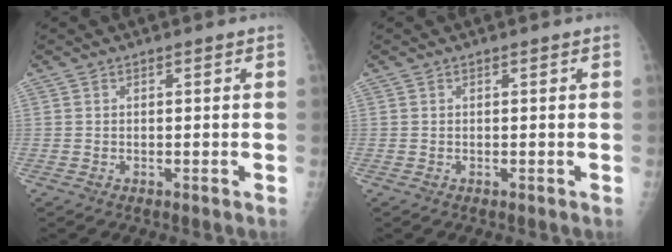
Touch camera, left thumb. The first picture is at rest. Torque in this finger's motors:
{"motor_torque": [0.22, 0.03, 0.08, 0.06, 0.01]}